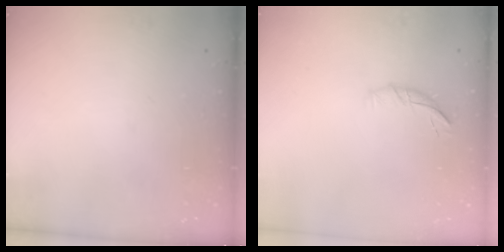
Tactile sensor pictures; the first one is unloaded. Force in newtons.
{"total": 7.2, "press": 7.1, "slide": 1.4}